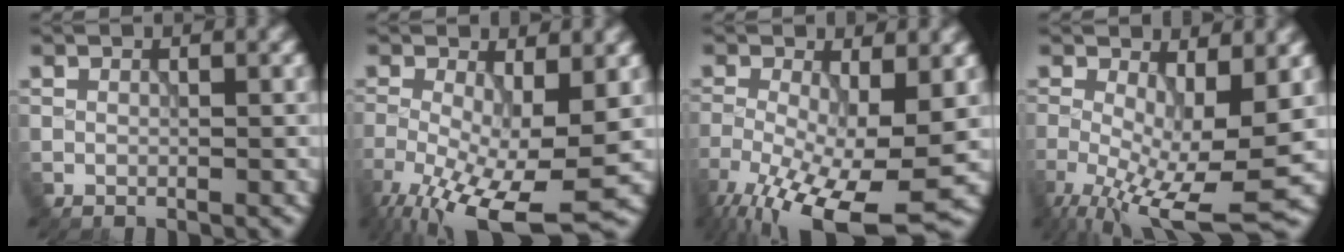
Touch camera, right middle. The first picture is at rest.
{"total": 11.9, "force": [-4.6, 4.2, 10.2], "torque": [-0.201, -0.033, -0.073]}
{"total": 13.3, "force": [-5.5, 4.8, 11.1], "torque": [-0.219, -0.032, -0.085]}
{"total": 9.9, "force": [-2.9, 3.1, 8.9], "torque": [-0.168, -0.021, -0.044]}